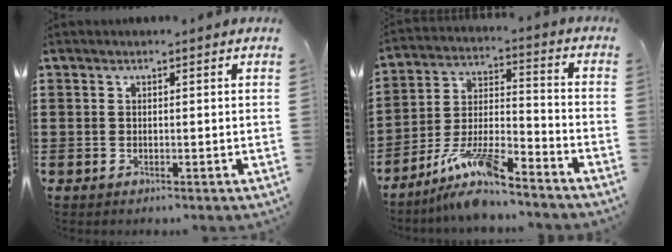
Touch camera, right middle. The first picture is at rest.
{"total": 10.1, "force": [-8.8, 1.3, 4.8], "torque": [-0.101, 0.010, -0.174]}